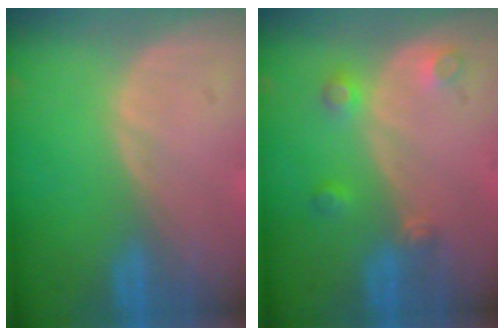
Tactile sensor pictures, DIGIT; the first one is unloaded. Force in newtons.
{"total": 3.4, "press": 3.0, "slide": 1.5}